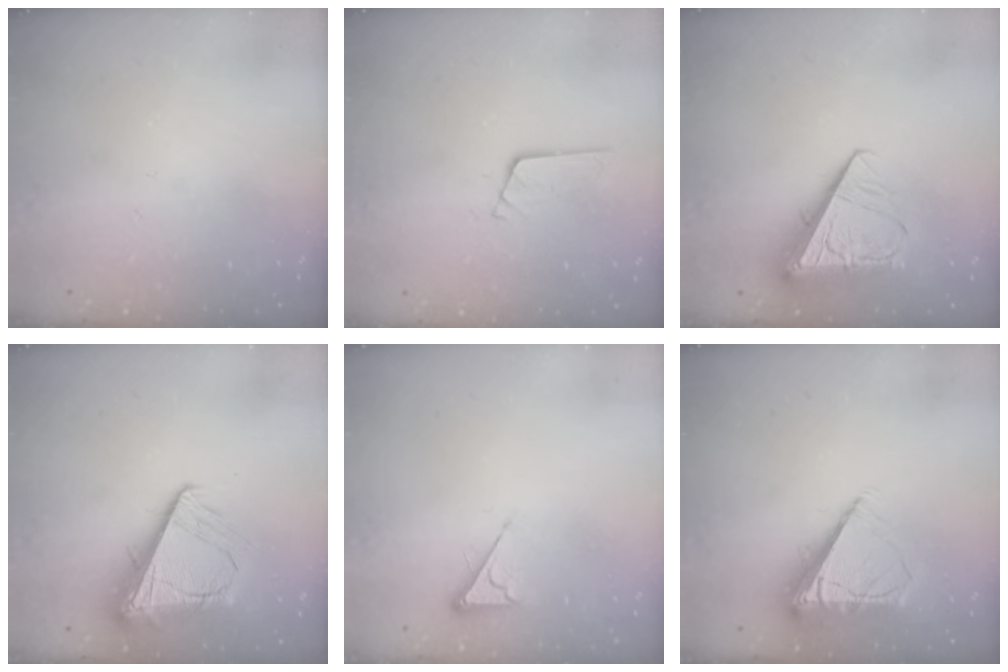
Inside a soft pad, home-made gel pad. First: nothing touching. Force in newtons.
{"total": 3.2, "press": 3.2, "slide": 0.2}
{"total": 11.3, "press": 11.2, "slide": 1.5}
{"total": 11.0, "press": 10.9, "slide": 1.4}
{"total": 3.0, "press": 2.9, "slide": 0.4}
{"total": 8.7, "press": 8.6, "slide": 1.3}